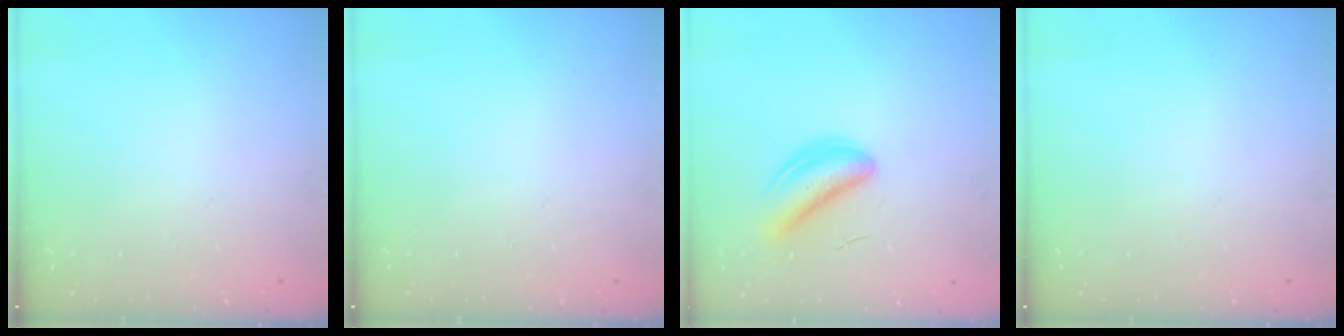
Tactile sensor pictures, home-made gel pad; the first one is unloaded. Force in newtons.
{"total": 0.0}
{"total": 5.7, "press": 5.5, "slide": 1.7}
{"total": 0.0}